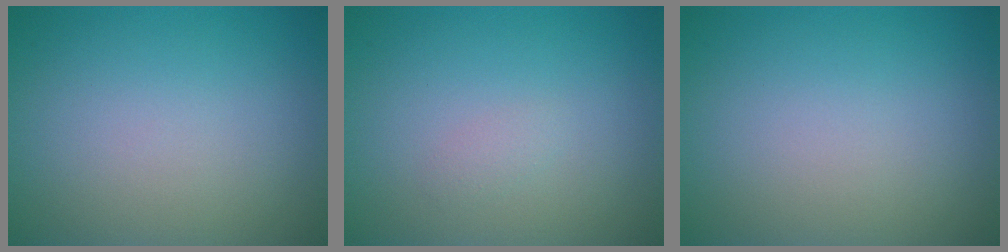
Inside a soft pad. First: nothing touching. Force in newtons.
{"total": 0.7, "press": 0.7, "slide": 0.0}
{"total": 0.0}